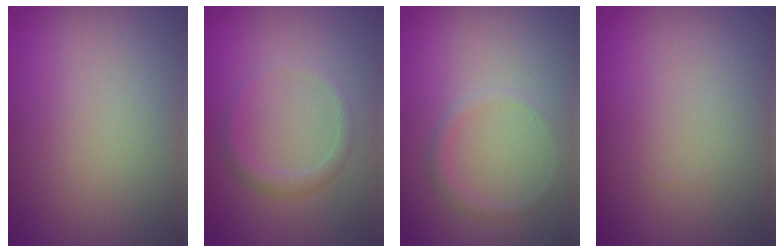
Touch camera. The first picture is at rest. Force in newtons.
{"total": 1.4, "press": 1.4, "slide": 0.1}
{"total": 1.0, "press": 1.0, "slide": 0.0}
{"total": 0.0}